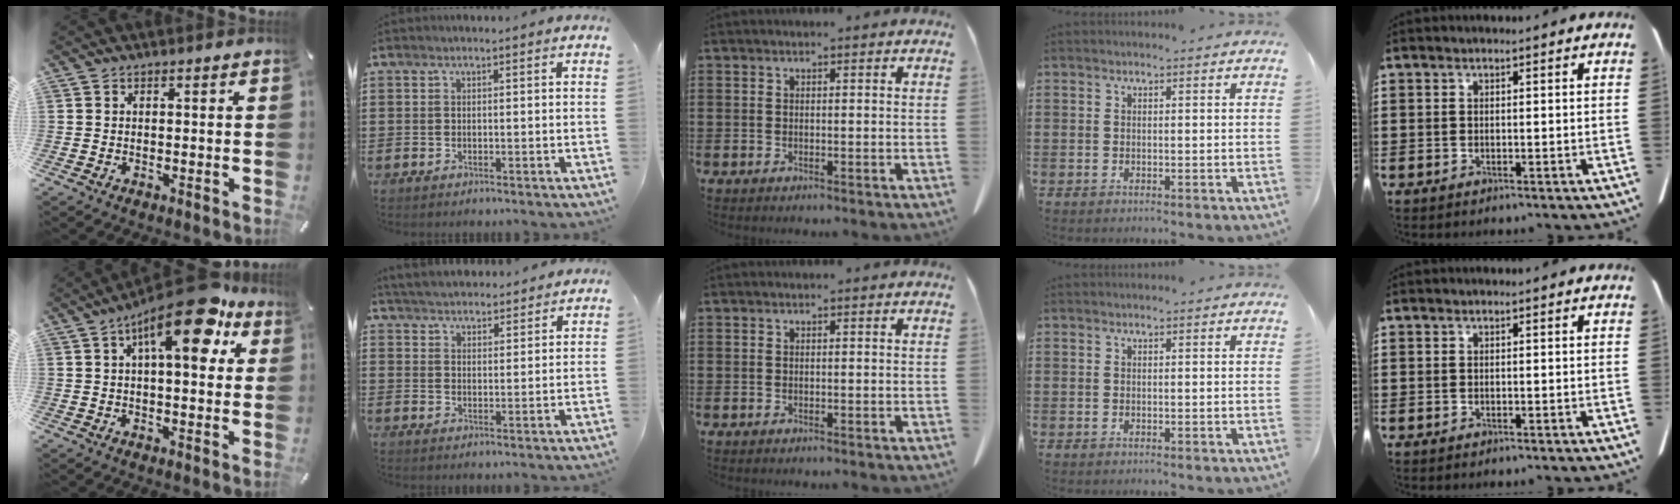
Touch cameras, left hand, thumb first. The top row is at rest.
{"thumb": {"total": 16.7, "force": [8.2, 5.9, 13.3], "torque": [-0.206, -0.034, 0.125]}, "index": {"total": 4.1, "force": [4.1, 0.3, 0.3], "torque": [-0.021, -0.018, 0.074]}}